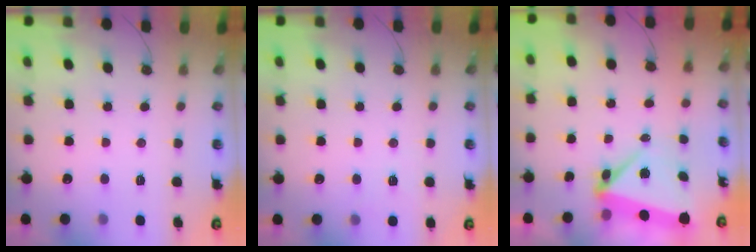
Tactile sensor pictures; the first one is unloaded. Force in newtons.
{"total": 2.9, "press": 2.9, "slide": 0.2}
{"total": 5.9, "press": 5.9, "slide": 0.3}